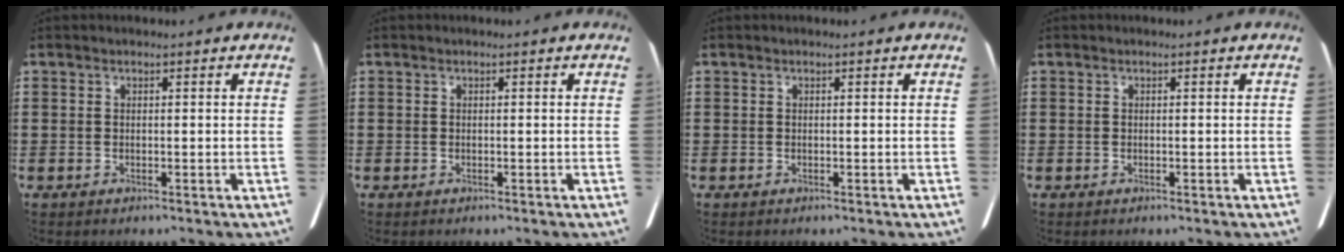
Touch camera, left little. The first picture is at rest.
{"total": 0.0}
{"total": 0.0}
{"total": 0.0}